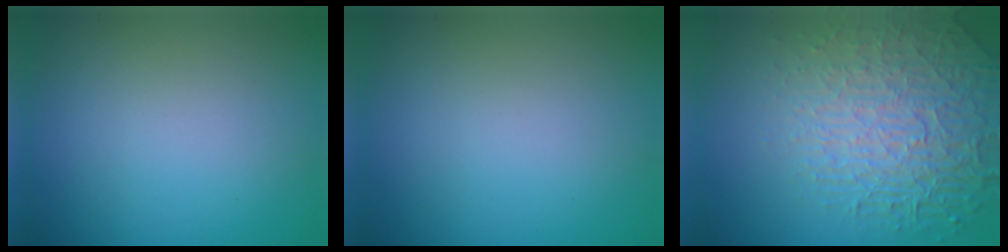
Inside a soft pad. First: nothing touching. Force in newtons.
{"total": 0.0}
{"total": 8.2, "press": 5.7, "slide": 5.9}